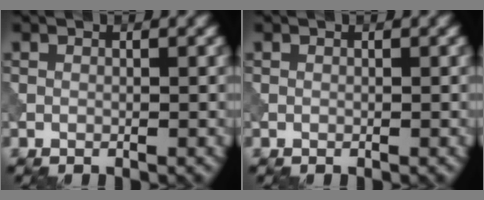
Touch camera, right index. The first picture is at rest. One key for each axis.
{"total": 0.0}